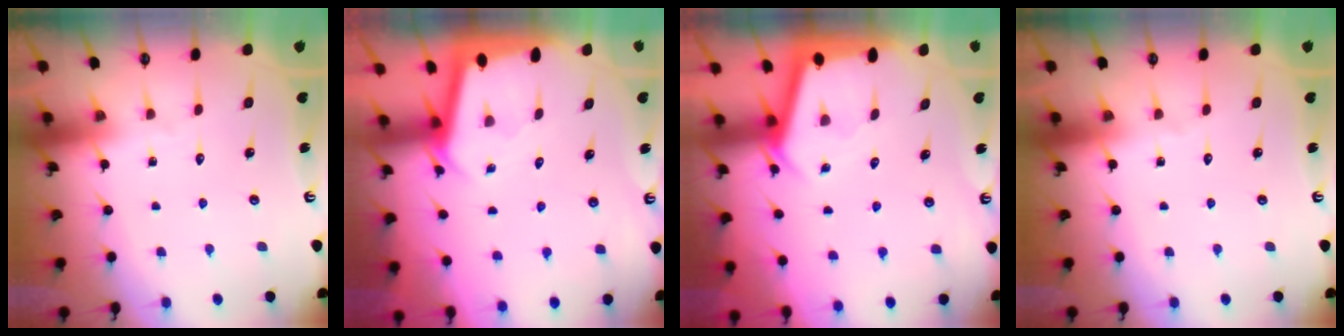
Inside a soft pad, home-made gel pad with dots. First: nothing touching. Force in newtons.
{"total": 2.2, "press": 2.2, "slide": 0.1}
{"total": 3.1, "press": 3.1, "slide": 0.4}
{"total": 0.0}